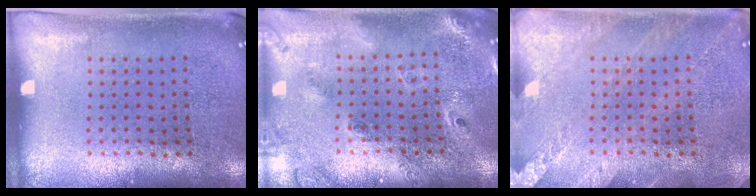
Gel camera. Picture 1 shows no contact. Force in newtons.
{"total": 2.0, "press": 1.7, "slide": 1.0}
{"total": 2.6, "press": 2.6, "slide": 0.2}